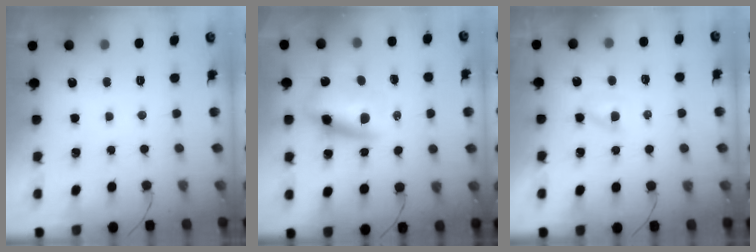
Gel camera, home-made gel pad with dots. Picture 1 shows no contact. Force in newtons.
{"total": 9.0, "press": 8.7, "slide": 2.5}
{"total": 2.0, "press": 1.8, "slide": 0.9}